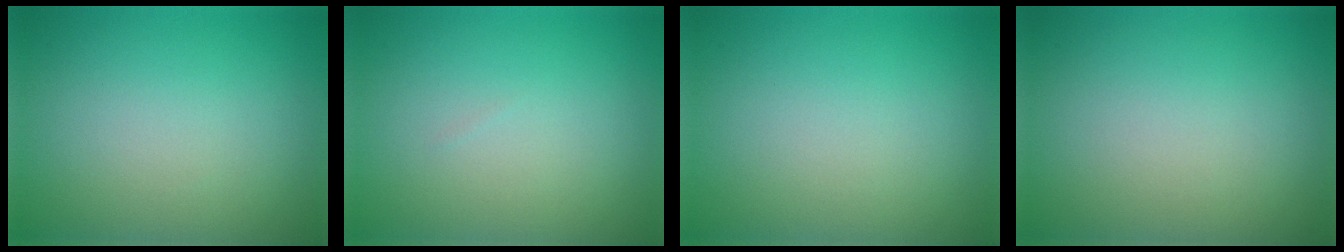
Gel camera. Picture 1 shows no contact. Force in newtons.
{"total": 0.0}
{"total": 0.0}
{"total": 0.0}